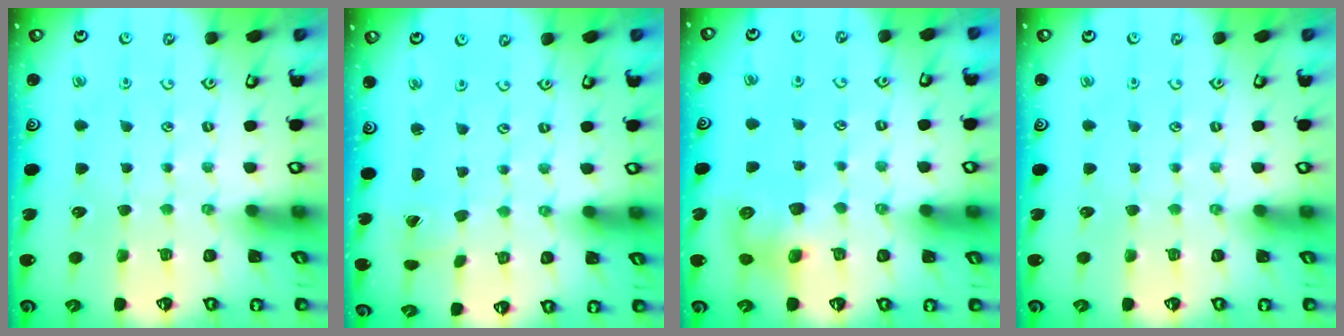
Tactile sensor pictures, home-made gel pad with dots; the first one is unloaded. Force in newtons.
{"total": 1.5, "press": 1.5, "slide": 0.0}
{"total": 7.8, "press": 7.8, "slide": 0.1}
{"total": 0.0}